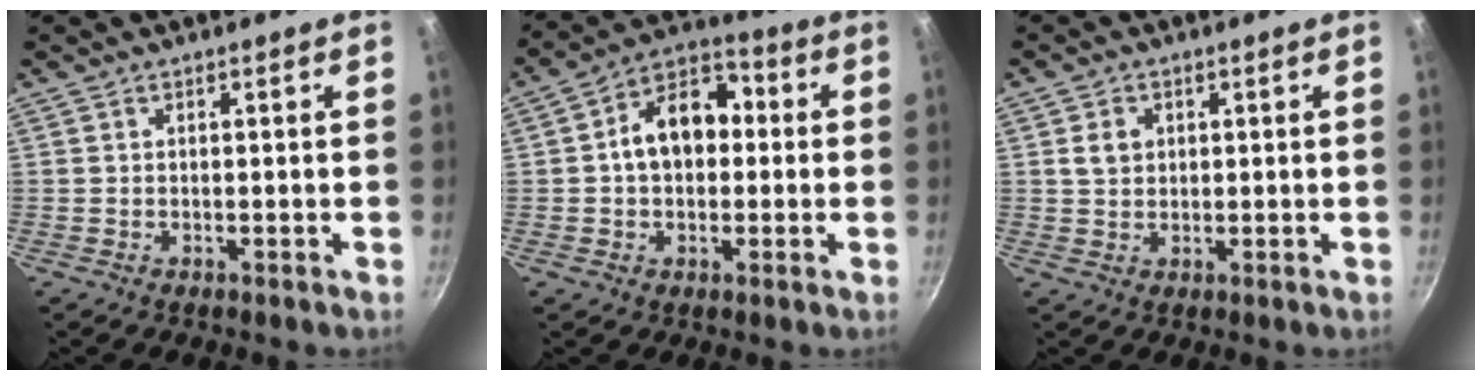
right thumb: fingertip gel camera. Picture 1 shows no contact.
{"total": 12.4, "force": [0.7, 8.8, 8.7], "torque": [-0.094, 0.037, -0.007]}
{"total": 3.4, "force": [0.8, 2.8, 1.8], "torque": [-0.019, 0.001, 0.014]}